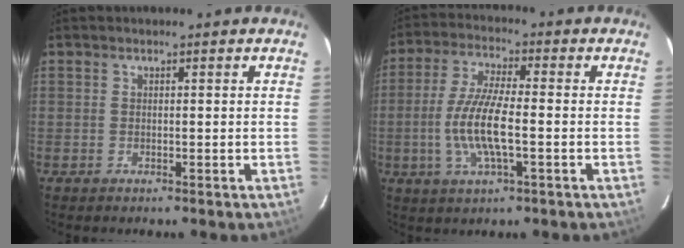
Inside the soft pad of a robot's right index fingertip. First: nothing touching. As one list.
[{"total": 10.4, "force": [-2.1, 2.4, 9.9], "torque": [-0.203, -0.005, -0.042]}]